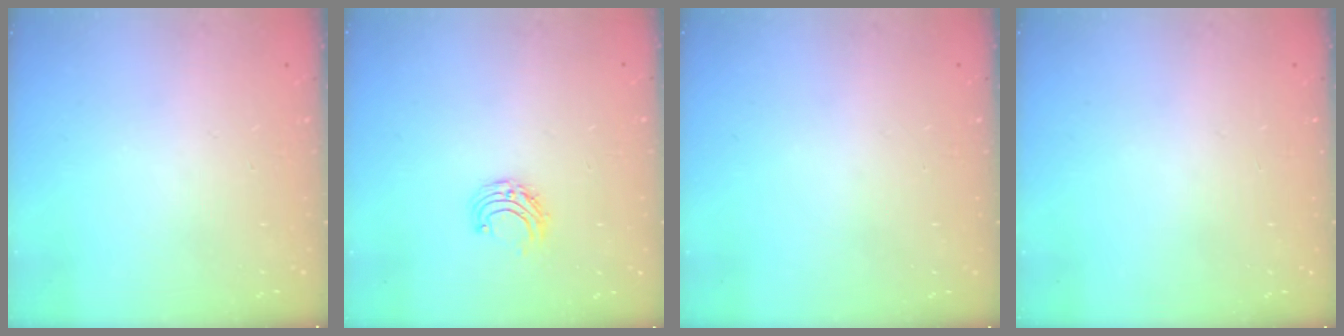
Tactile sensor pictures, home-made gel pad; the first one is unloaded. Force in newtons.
{"total": 5.9, "press": 5.8, "slide": 0.7}
{"total": 0.0}
{"total": 0.0}